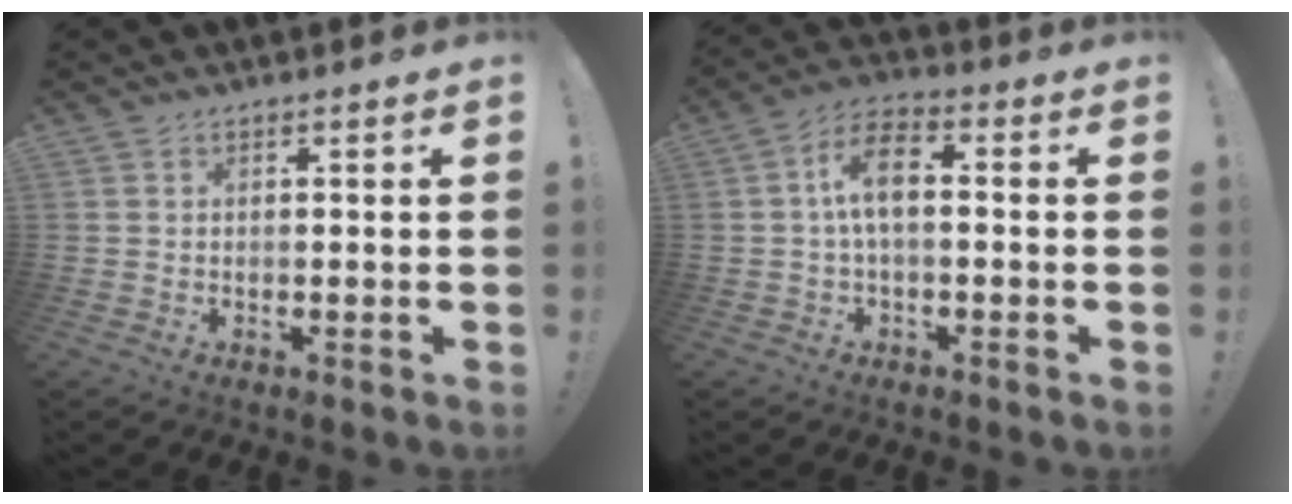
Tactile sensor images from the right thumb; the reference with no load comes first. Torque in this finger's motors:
{"motor_torque": [0.04, 0.58, 0.64, -0.54, 0.02]}